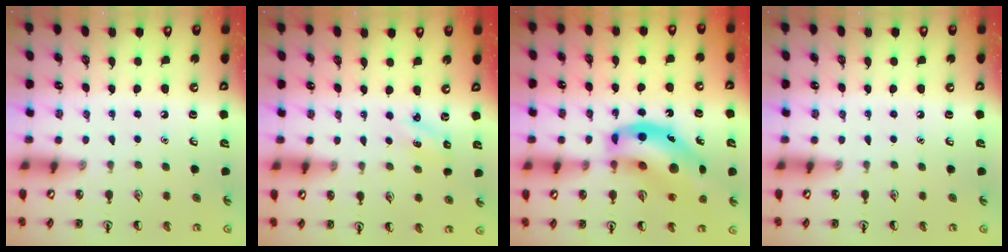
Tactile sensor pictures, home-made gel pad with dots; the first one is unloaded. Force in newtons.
{"total": 1.6, "press": 1.5, "slide": 0.6}
{"total": 17.6, "press": 17.2, "slide": 3.8}
{"total": 0.0}